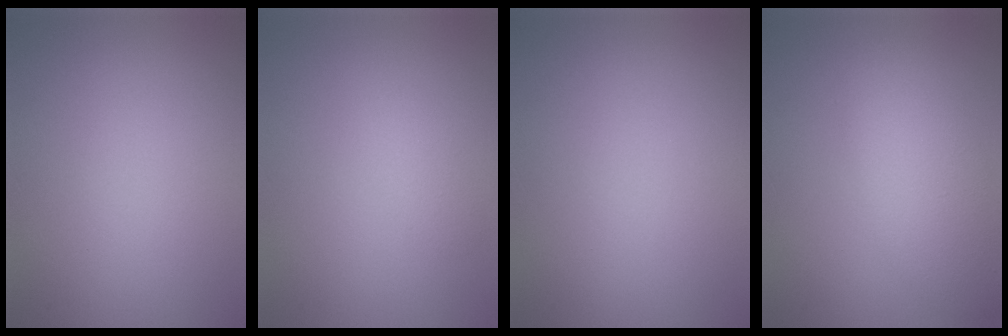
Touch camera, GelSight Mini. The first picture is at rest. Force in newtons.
{"total": 1.2, "press": 1.2, "slide": 0.1}
{"total": 0.0}
{"total": 5.1, "press": 5.0, "slide": 0.4}